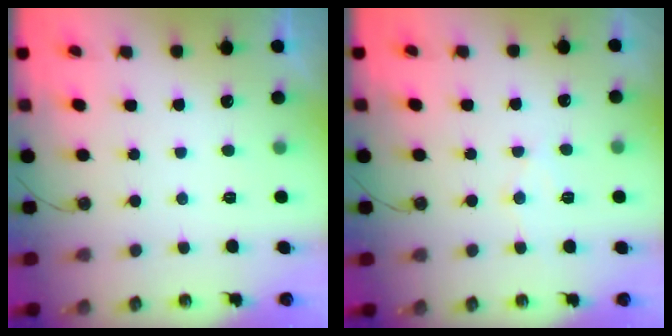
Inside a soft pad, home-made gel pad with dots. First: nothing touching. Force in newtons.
{"total": 6.4, "press": 6.4, "slide": 0.3}